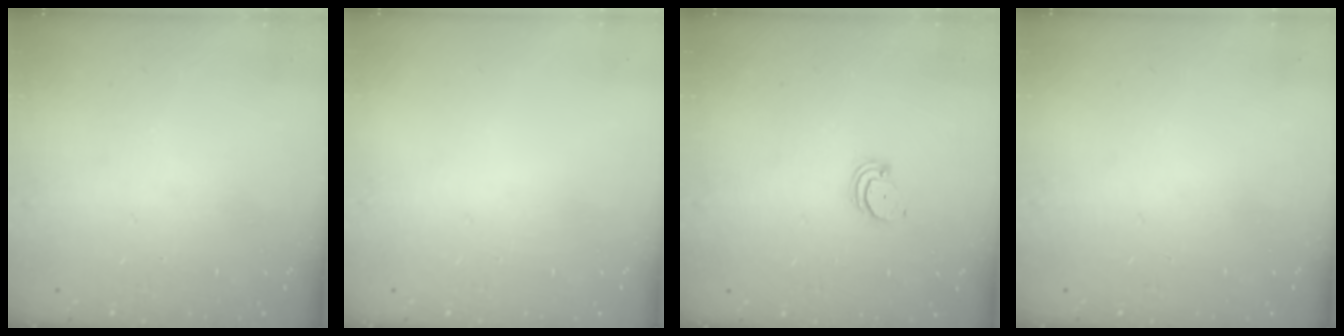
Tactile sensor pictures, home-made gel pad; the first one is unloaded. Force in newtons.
{"total": 0.0}
{"total": 2.1, "press": 2.1, "slide": 0.2}
{"total": 0.0}